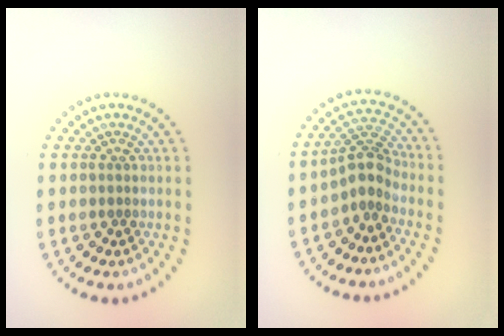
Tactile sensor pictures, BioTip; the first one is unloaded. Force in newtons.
{"total": 2.8, "press": 2.2, "slide": 1.8}